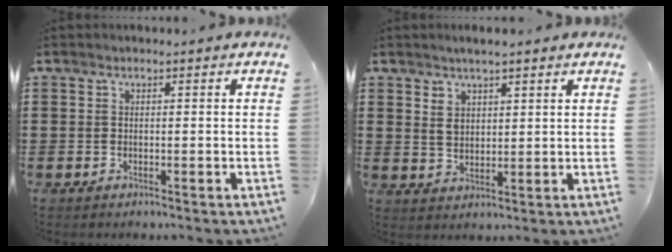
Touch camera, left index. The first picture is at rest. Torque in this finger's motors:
{"motor_torque": [1.60, -0.54, 0.52, 0.03]}